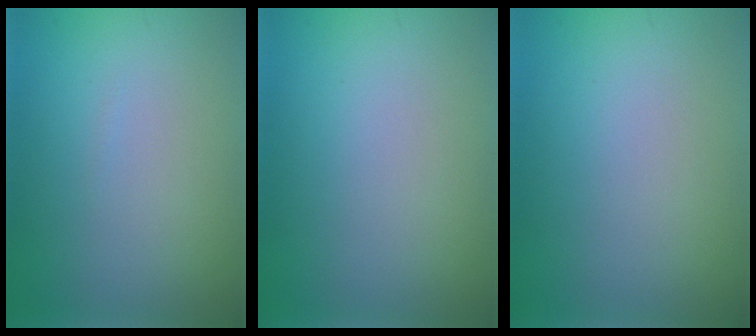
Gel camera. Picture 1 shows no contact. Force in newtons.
{"total": 0.0}
{"total": 0.0}